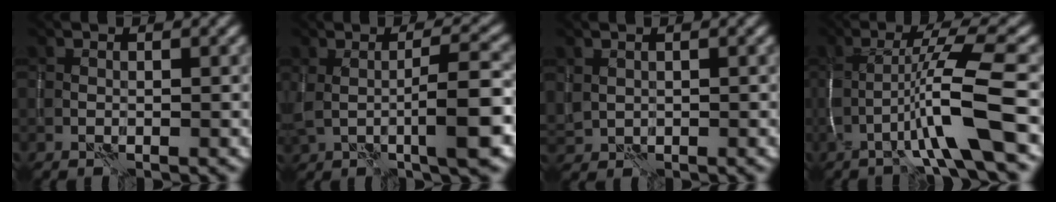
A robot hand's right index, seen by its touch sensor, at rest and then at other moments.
{"total": 5.6, "force": [-0.3, 1.1, 5.5], "torque": [-0.088, 0.005, -0.006]}
{"total": 1.0, "force": [0.5, 0.8, 0.3], "torque": [-0.010, -0.001, 0.014]}
{"total": 6.7, "force": [-2.4, 0.2, 6.3], "torque": [-0.113, 0.018, -0.051]}